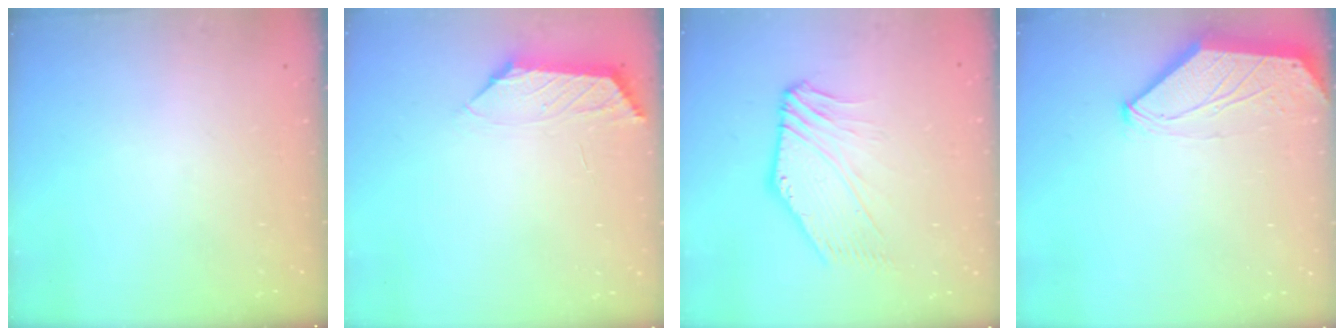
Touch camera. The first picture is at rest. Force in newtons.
{"total": 0.8, "press": 0.7, "slide": 0.4}
{"total": 3.8, "press": 3.7, "slide": 1.0}
{"total": 0.0}